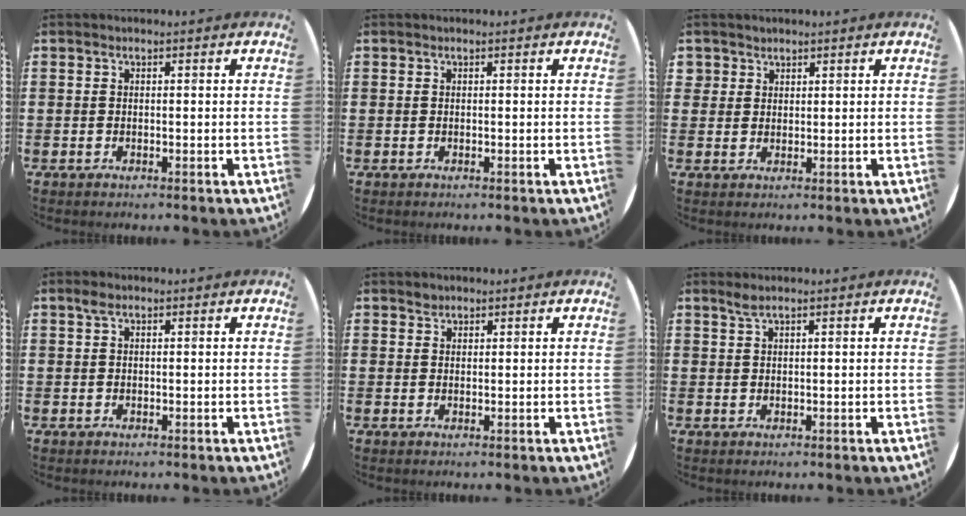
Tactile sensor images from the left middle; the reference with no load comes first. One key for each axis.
{"total": 0.0}
{"total": 1.9, "fx": 1.5, "fy": 1.2, "fz": 0.0, "tx": 0.003, "ty": 0.002, "tz": 0.029}
{"total": 1.0, "fx": 0.6, "fy": 0.6, "fz": 0.7, "tx": -0.014, "ty": 0.006, "tz": 0.010}
{"total": 1.0, "fx": 0.9, "fy": 0.4, "fz": 0.0, "tx": -0.001, "ty": 0.002, "tz": 0.018}
{"total": 1.1, "fx": 0.9, "fy": 0.0, "fz": 0.6, "tx": -0.012, "ty": 0.001, "tz": 0.017}